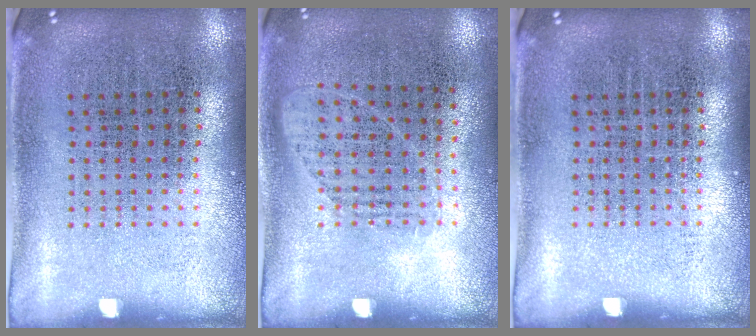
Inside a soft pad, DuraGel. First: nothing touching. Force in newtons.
{"total": 0.9, "press": 0.8, "slide": 0.5}
{"total": 0.0}